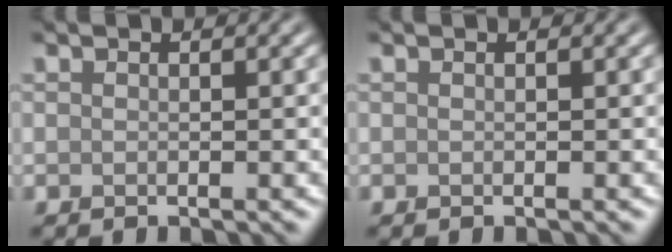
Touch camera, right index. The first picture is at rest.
{"total": 0.0}